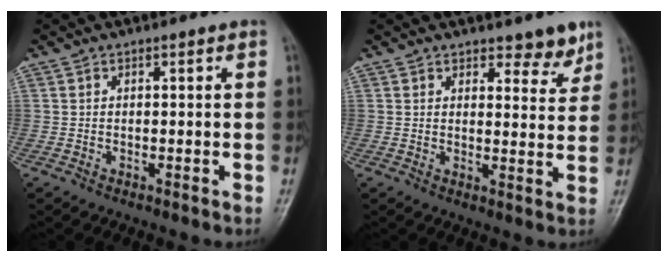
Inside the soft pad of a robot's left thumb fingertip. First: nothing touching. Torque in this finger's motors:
{"motor_torque": [0.02, -0.02, -0.26, -0.31, 0.00]}